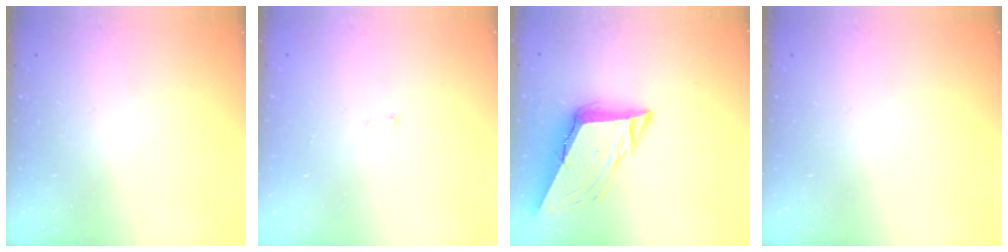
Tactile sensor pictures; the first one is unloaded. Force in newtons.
{"total": 3.4, "press": 2.2, "slide": 2.6}
{"total": 10.3, "press": 9.9, "slide": 2.9}
{"total": 0.0}